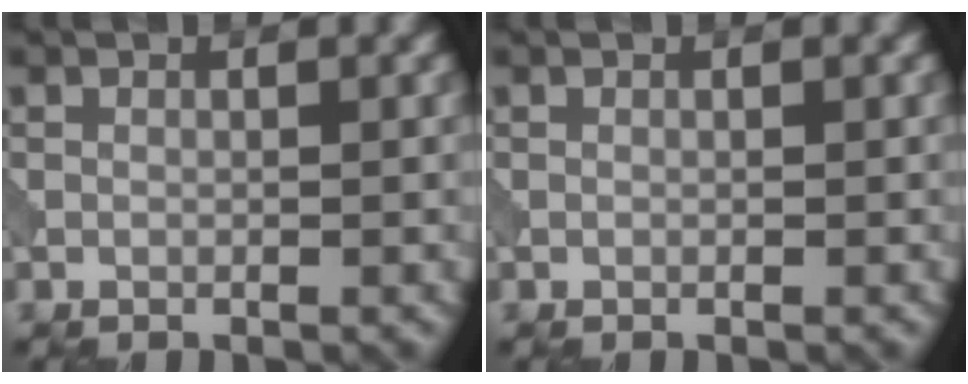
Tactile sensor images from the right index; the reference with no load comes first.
{"total": 0.0}